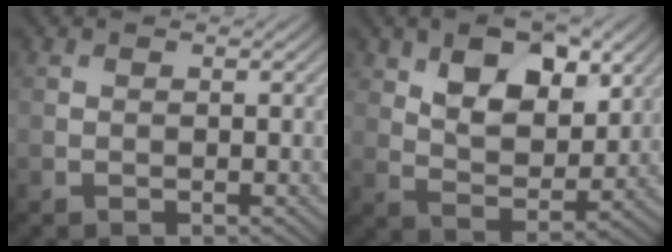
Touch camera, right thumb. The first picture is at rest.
{"total": 9.9, "force": [4.7, 5.3, 6.8], "torque": [-0.124, -0.006, 0.081]}